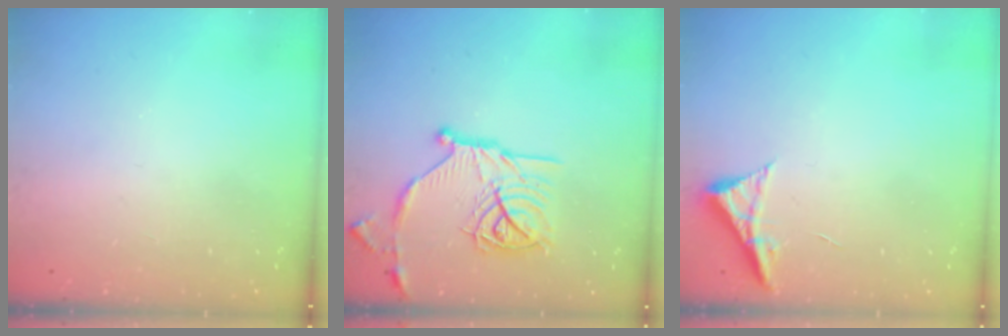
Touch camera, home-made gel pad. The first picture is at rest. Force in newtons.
{"total": 19.6, "press": 19.5, "slide": 1.7}
{"total": 5.4, "press": 5.4, "slide": 0.7}